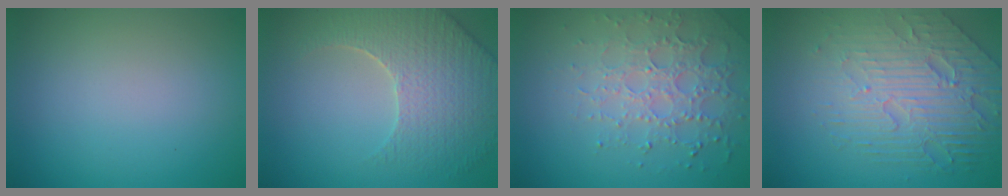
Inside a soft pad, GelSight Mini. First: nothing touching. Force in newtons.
{"total": 5.4, "press": 4.8, "slide": 2.5}
{"total": 4.4, "press": 3.6, "slide": 2.6}
{"total": 7.1, "press": 5.1, "slide": 5.0}